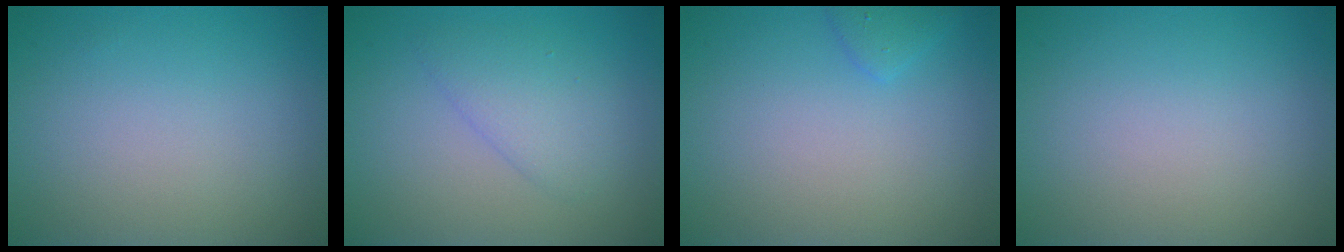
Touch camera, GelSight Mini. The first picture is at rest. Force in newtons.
{"total": 2.5, "press": 2.5, "slide": 0.3}
{"total": 1.2, "press": 1.2, "slide": 0.1}
{"total": 0.0}